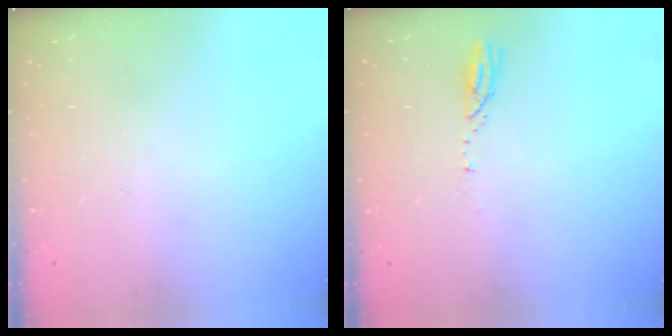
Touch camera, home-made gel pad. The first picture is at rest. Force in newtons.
{"total": 3.1, "press": 3.1, "slide": 0.2}